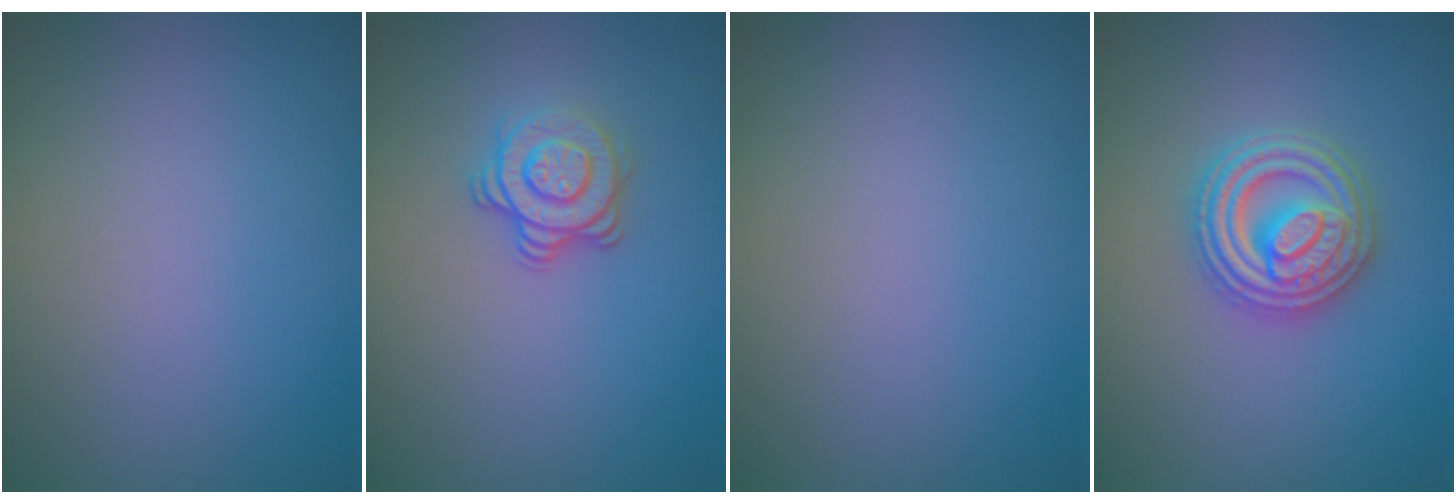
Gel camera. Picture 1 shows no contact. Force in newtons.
{"total": 3.2, "press": 2.5, "slide": 1.9}
{"total": 0.0}
{"total": 4.5, "press": 4.5, "slide": 0.6}